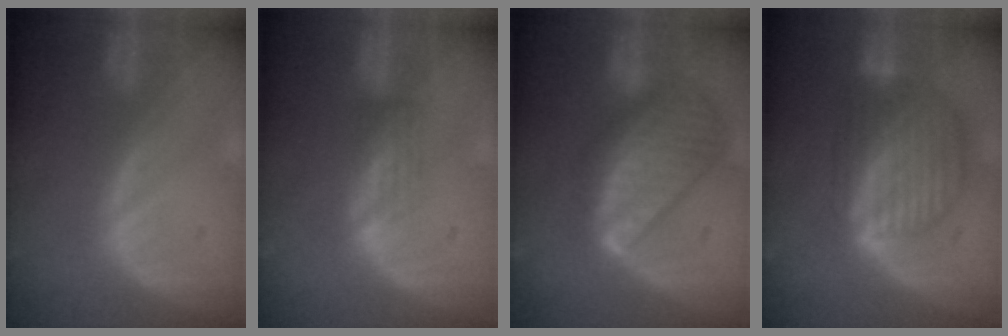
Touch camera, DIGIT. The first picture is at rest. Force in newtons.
{"total": 2.4, "press": 1.9, "slide": 1.5}
{"total": 9.8, "press": 8.5, "slide": 4.8}
{"total": 9.1, "press": 7.8, "slide": 4.7}